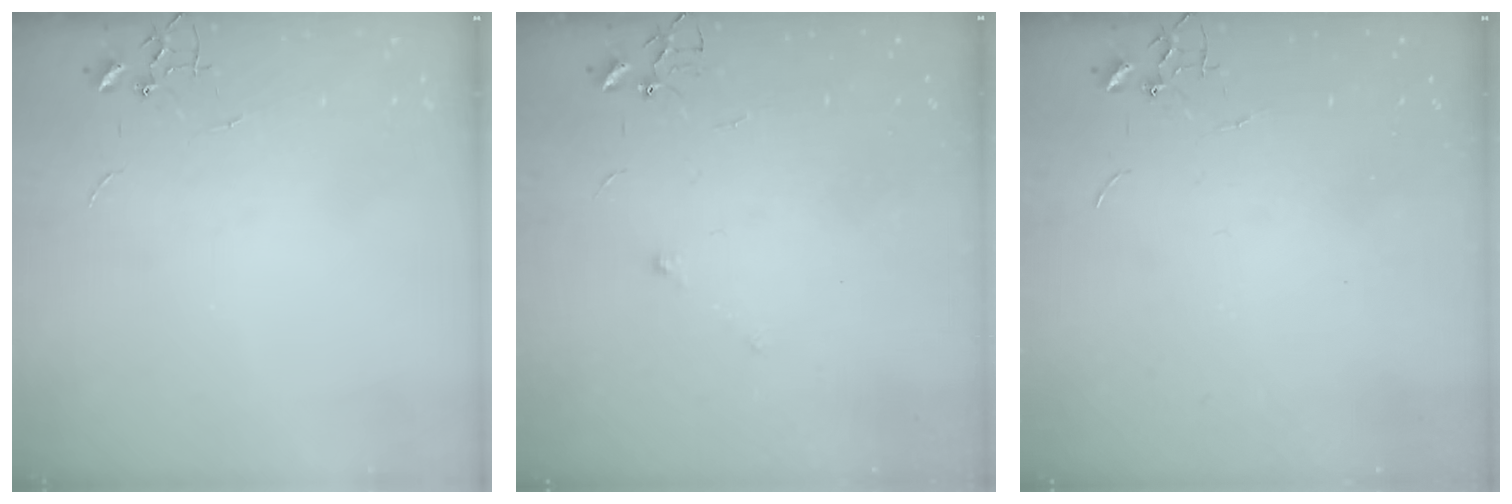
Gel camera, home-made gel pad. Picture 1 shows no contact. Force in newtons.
{"total": 5.6, "press": 5.2, "slide": 2.0}
{"total": 0.0}